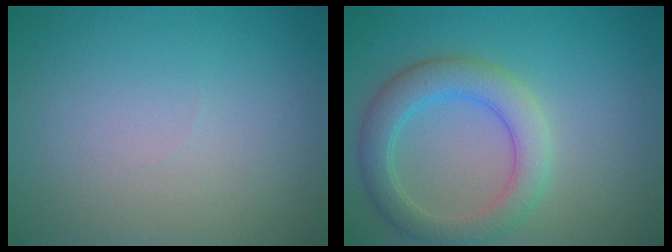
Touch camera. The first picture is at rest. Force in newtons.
{"total": 4.4, "press": 4.4, "slide": 0.3}